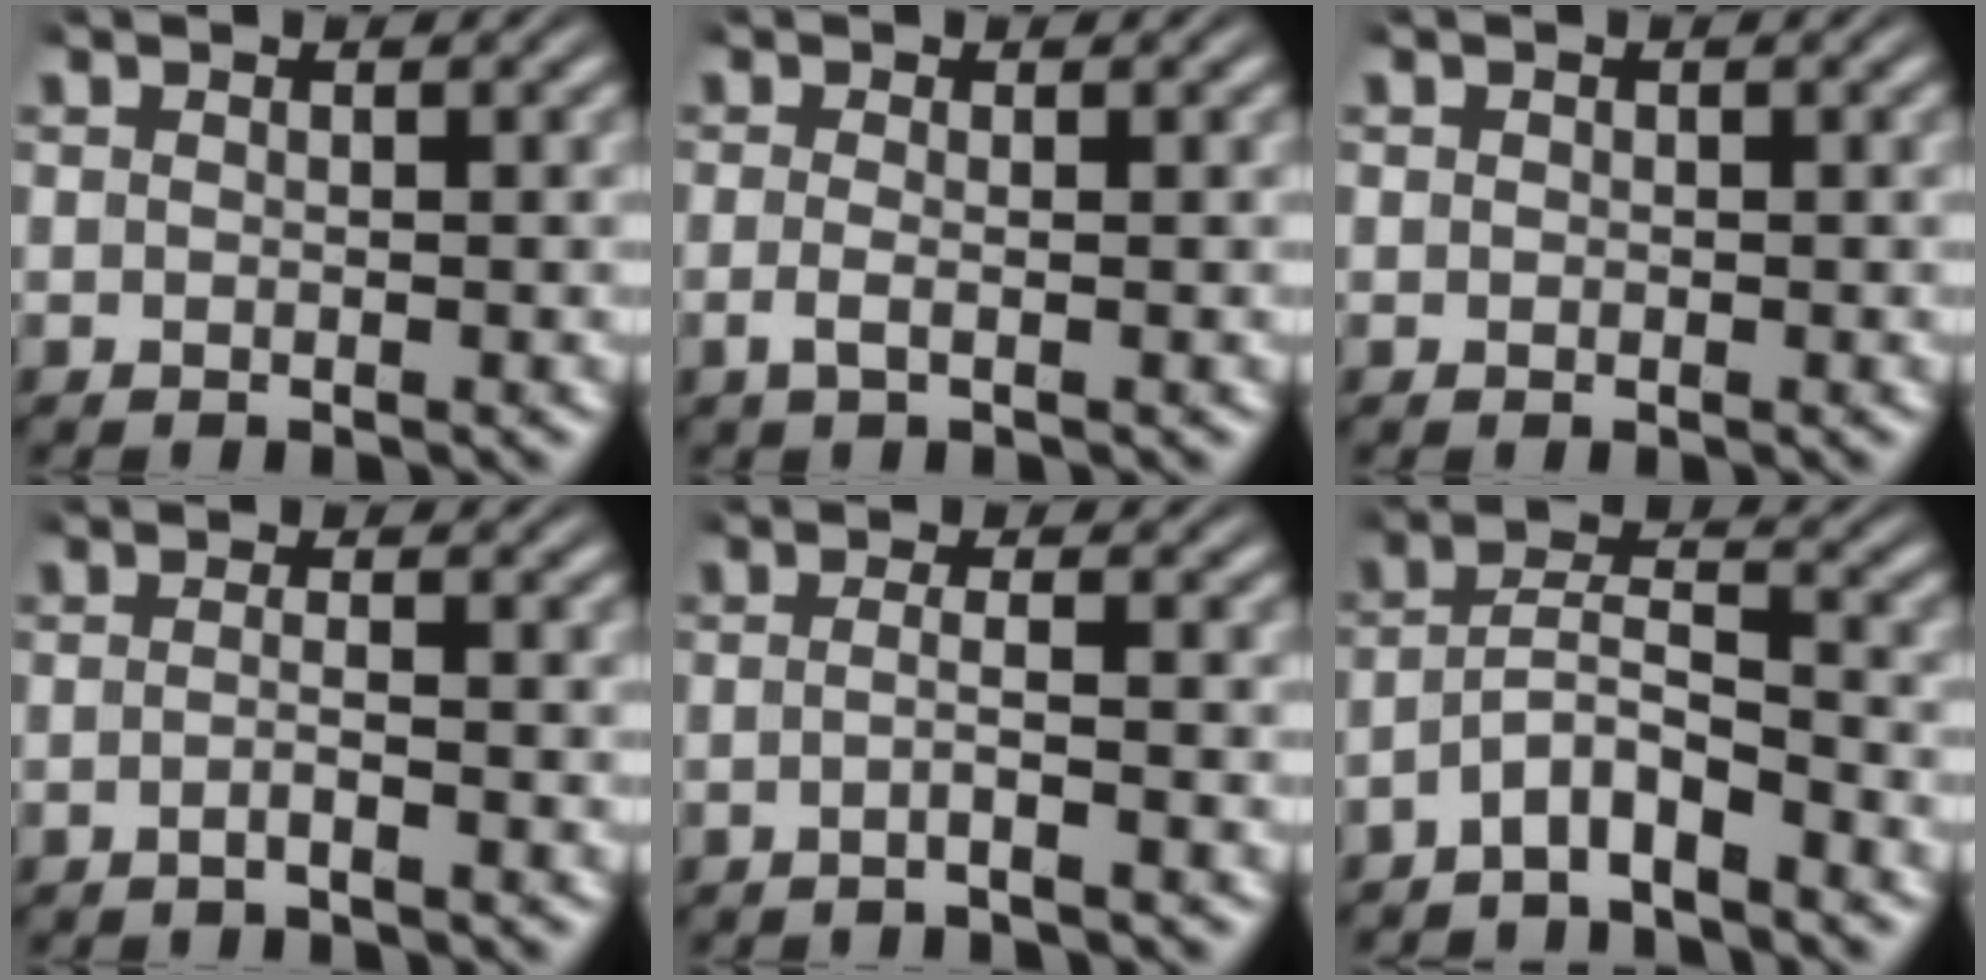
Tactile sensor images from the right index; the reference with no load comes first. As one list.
[{"total": 1.3, "force": [-0.9, 0.0, 1.0], "torque": [-0.034, -0.015, -0.011]}, {"total": 0.0}, {"total": 1.6, "force": [-1.2, -0.2, 1.1], "torque": [-0.022, -0.005, -0.023]}, {"total": 2.2, "force": [-1.4, -0.6, 1.7], "torque": [-0.032, -0.006, -0.023]}, {"total": 5.3, "force": [-3.3, 3.3, 2.6], "torque": [-0.061, -0.018, -0.057]}]